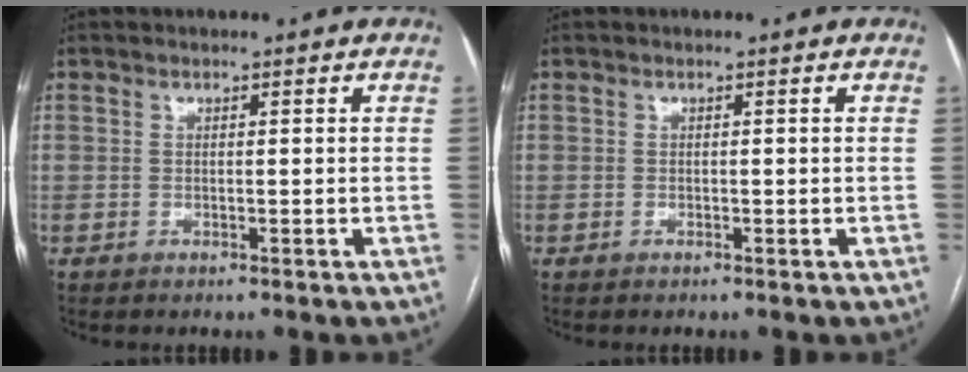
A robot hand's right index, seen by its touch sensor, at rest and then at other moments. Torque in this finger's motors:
{"motor_torque": [0.47, -0.31, -0.01, 0.00]}